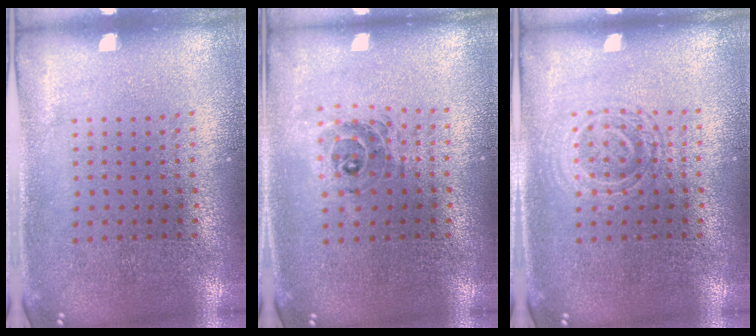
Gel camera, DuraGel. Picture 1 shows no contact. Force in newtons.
{"total": 0.7, "press": 0.7, "slide": 0.2}
{"total": 1.1, "press": 1.0, "slide": 0.3}